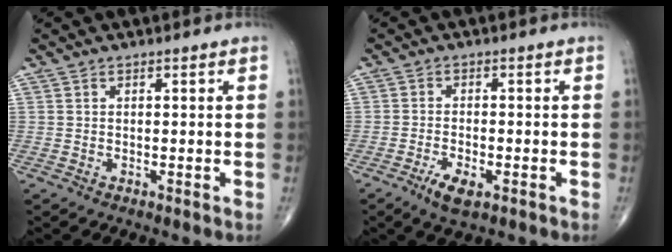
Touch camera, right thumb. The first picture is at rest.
{"total": 4.6, "force": [-2.4, 1.7, 3.6], "torque": [-0.069, 0.002, -0.040]}